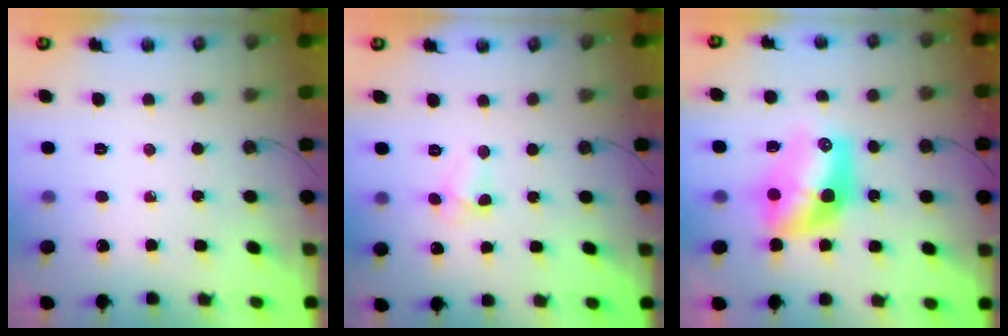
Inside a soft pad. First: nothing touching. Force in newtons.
{"total": 3.3, "press": 3.3, "slide": 0.5}
{"total": 11.7, "press": 11.6, "slide": 1.0}